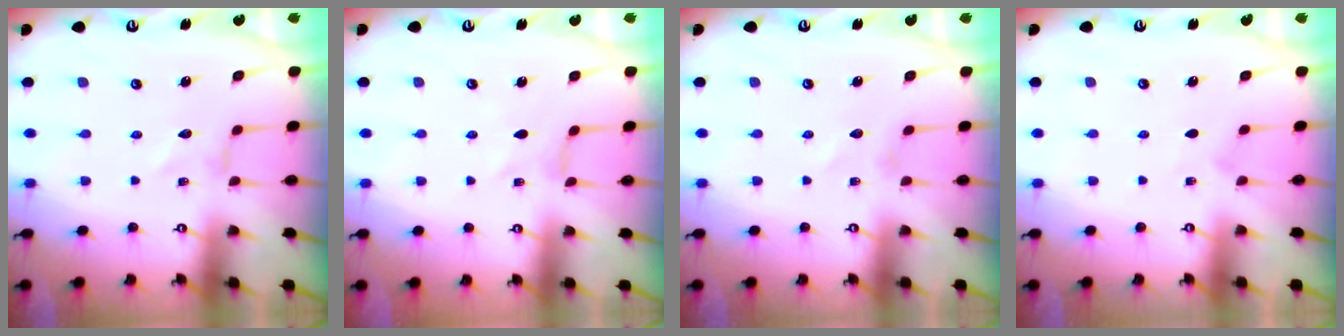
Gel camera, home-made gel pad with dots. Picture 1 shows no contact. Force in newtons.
{"total": 0.6, "press": 0.6, "slide": 0.2}
{"total": 0.9, "press": 0.9, "slide": 0.1}
{"total": 0.7, "press": 0.7, "slide": 0.2}